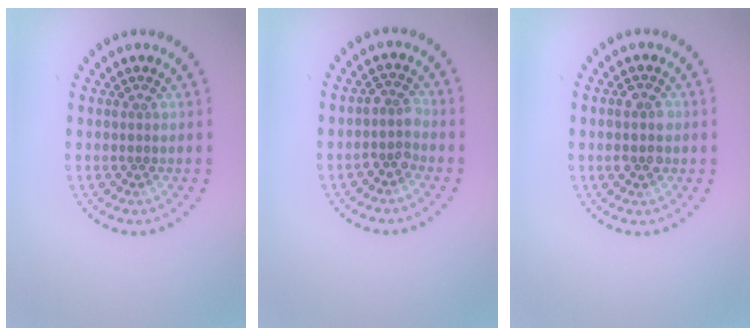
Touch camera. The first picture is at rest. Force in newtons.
{"total": 1.9, "press": 1.5, "slide": 1.1}
{"total": 2.7, "press": 2.7, "slide": 0.2}